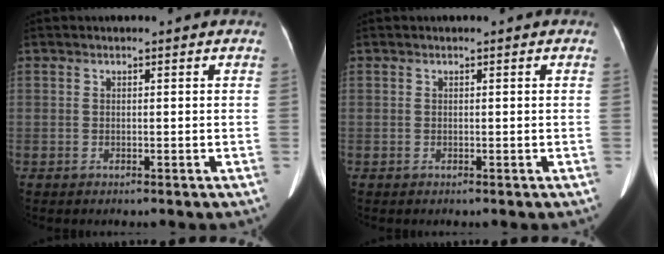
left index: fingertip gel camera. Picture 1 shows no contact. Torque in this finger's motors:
{"motor_torque": [-0.27, 0.10, -0.08, -0.01]}